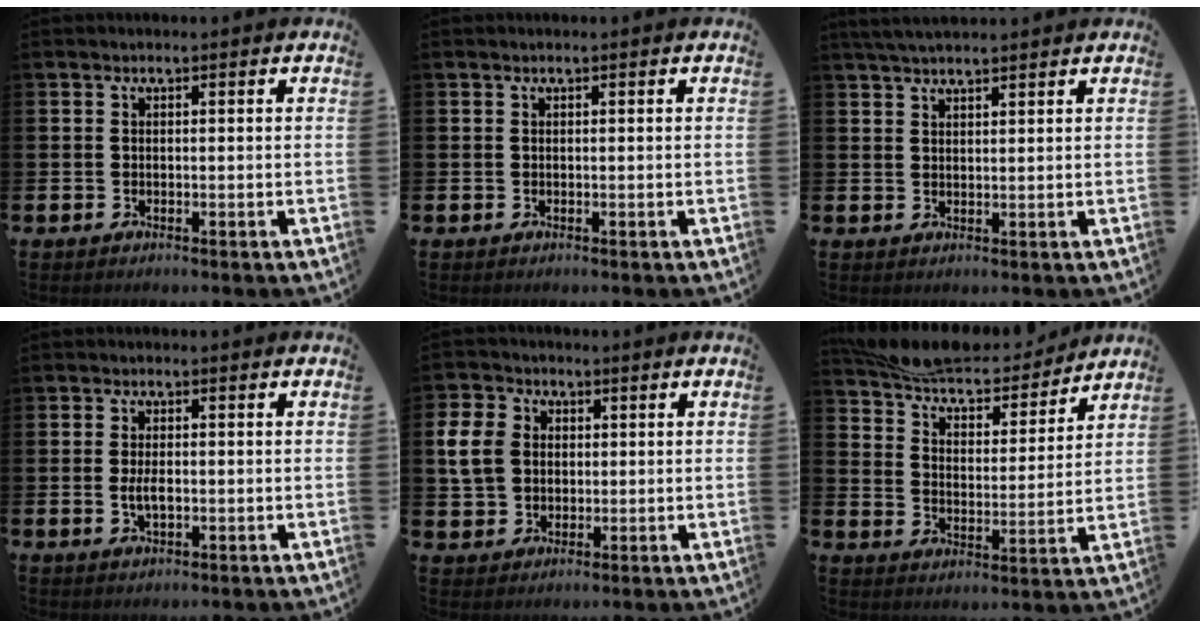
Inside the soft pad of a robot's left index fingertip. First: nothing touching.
{"total": 0.0}
{"total": 3.3, "force": [3.1, 0.5, 1.1], "torque": [-0.027, -0.007, 0.058]}
{"total": 2.7, "force": [-0.2, 1.2, 2.4], "torque": [-0.030, -0.005, -0.008]}
{"total": 6.5, "force": [1.7, 5.6, 3.0], "torque": [-0.074, 0.018, 0.030]}
{"total": 9.0, "force": [8.5, 1.6, 2.4], "torque": [-0.077, -0.059, 0.150]}